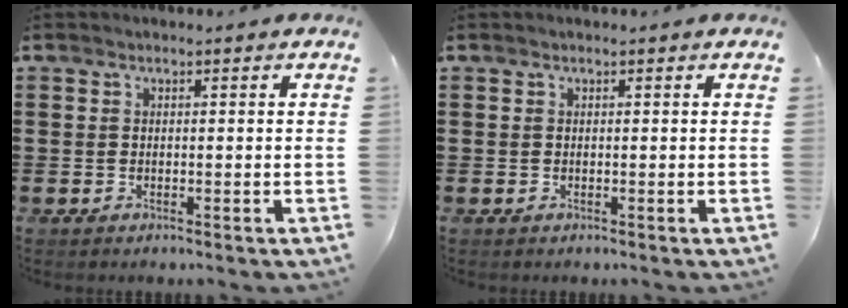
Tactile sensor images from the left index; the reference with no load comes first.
{"total": 0.0}